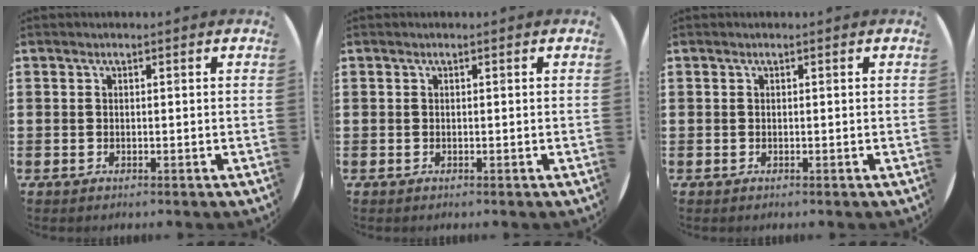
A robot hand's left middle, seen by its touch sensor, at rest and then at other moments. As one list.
[{"total": 0.0}, {"total": 0.0}]